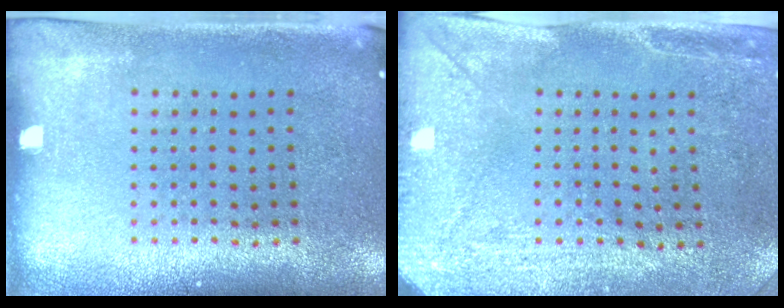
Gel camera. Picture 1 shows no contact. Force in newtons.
{"total": 3.0, "press": 2.4, "slide": 1.8}